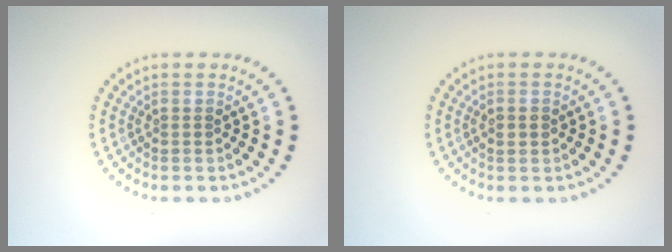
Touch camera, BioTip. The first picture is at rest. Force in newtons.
{"total": 1.5, "press": 1.5, "slide": 0.1}